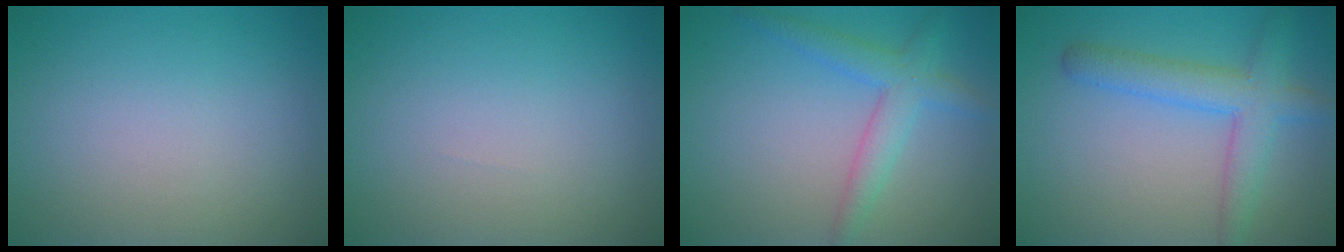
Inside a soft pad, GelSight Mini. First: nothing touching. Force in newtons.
{"total": 0.0}
{"total": 3.2, "press": 3.2, "slide": 0.1}
{"total": 4.5, "press": 4.5, "slide": 0.1}